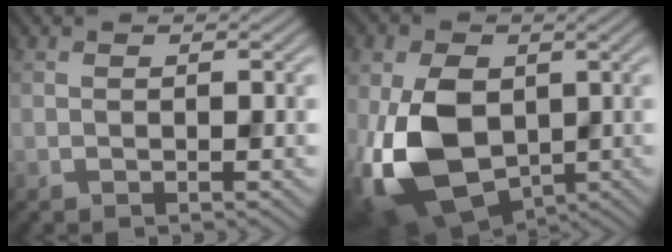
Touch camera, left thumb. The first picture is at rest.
{"total": 13.7, "force": [-1.3, 9.6, 9.7], "torque": [-0.234, -0.024, -0.029]}